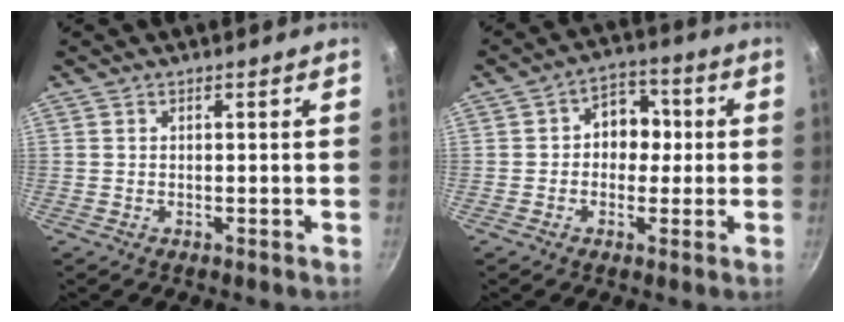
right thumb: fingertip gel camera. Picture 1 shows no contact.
{"total": 7.7, "force": [0.3, 6.2, 4.5], "torque": [-0.009, 0.016, -0.006]}